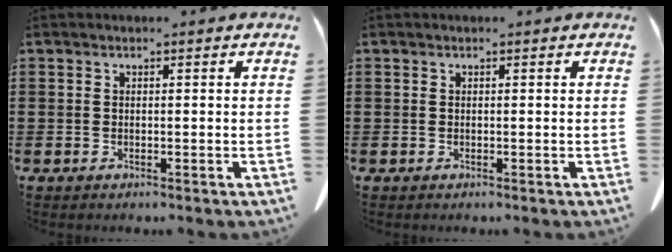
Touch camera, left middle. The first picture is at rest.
{"total": 0.0}